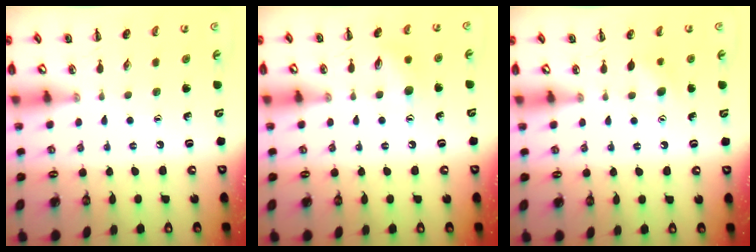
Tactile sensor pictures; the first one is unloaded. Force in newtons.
{"total": 8.2, "press": 8.2, "slide": 0.8}
{"total": 4.3, "press": 4.2, "slide": 1.0}